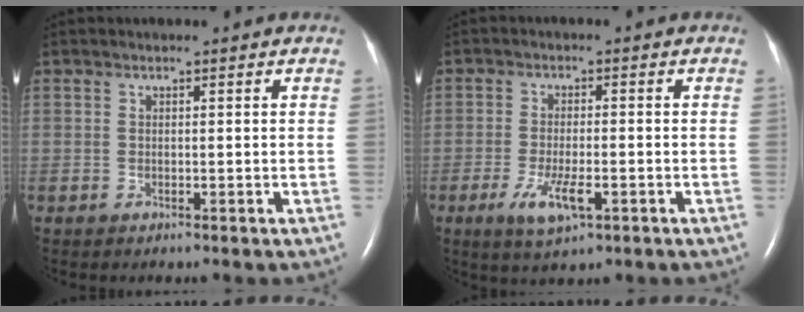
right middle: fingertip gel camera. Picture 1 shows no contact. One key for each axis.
{"total": 5.6, "fx": -2.4, "fy": 1.5, "fz": 4.8, "tx": -0.099, "ty": -0.008, "tz": -0.037}